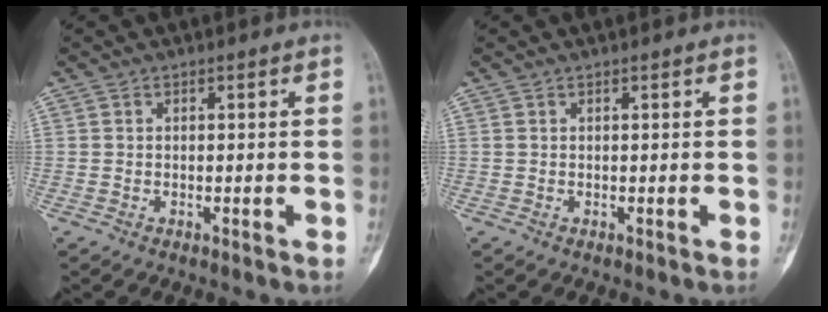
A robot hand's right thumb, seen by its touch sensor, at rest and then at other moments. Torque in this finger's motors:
{"motor_torque": [0.27, 0.07, 0.02, 0.19, -0.02]}